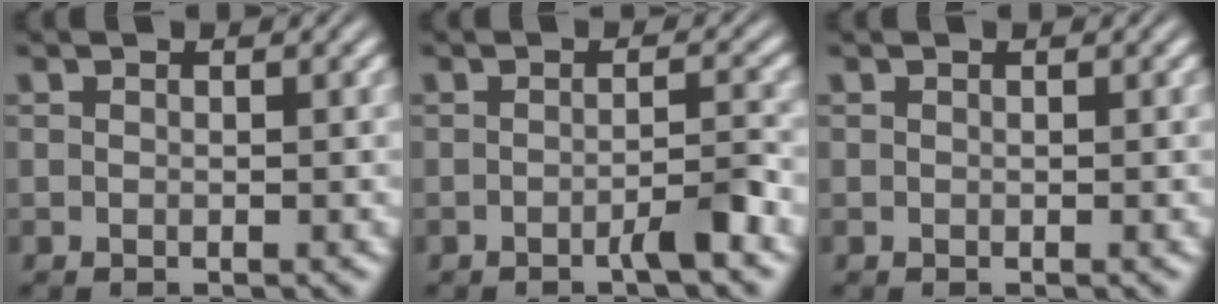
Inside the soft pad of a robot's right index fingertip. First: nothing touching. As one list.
[{"total": 2.1, "force": [-1.3, -0.1, 1.6], "torque": [-0.018, 0.002, -0.026]}, {"total": 0.0}]